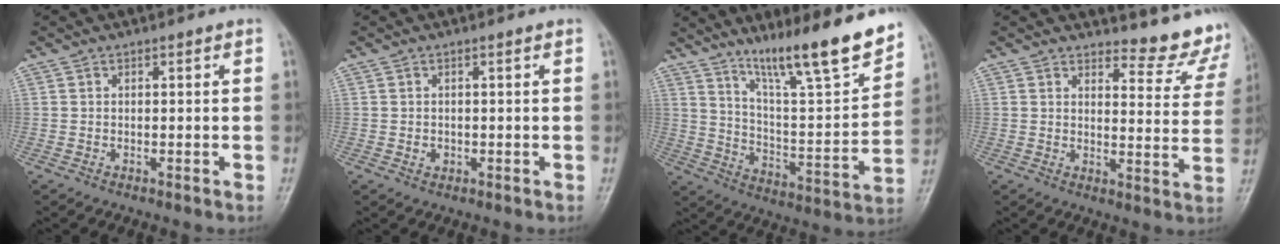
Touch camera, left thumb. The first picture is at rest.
{"total": 1.2, "force": [-0.1, 0.9, 0.7], "torque": [-0.007, 0.000, 0.001]}
{"total": 18.1, "force": [13.6, 2.2, 11.8], "torque": [-0.160, -0.082, 0.228]}
{"total": 9.3, "force": [9.0, 2.1, 1.3], "torque": [0.011, -0.101, 0.093]}